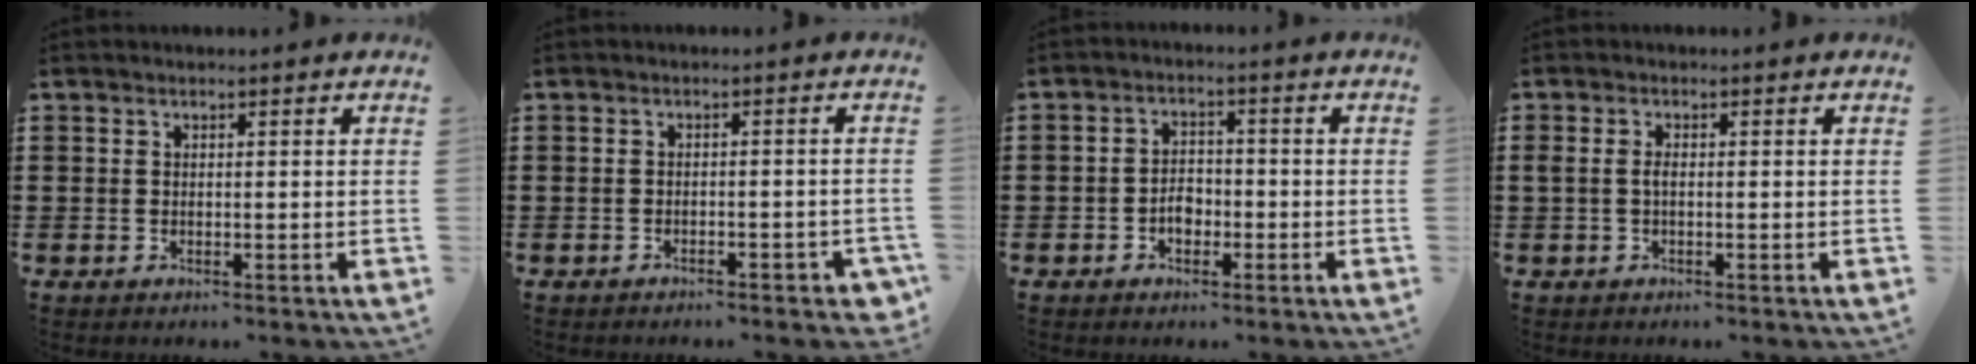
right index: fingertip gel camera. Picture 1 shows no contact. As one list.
[{"total": 1.5, "force": [-1.4, 0.3, 0.6], "torque": [-0.016, 0.000, -0.028]}, {"total": 3.2, "force": [-1.2, 2.3, 1.9], "torque": [-0.032, 0.001, -0.025]}, {"total": 1.4, "force": [-0.2, 0.5, 1.3], "torque": [-0.031, -0.003, -0.007]}]